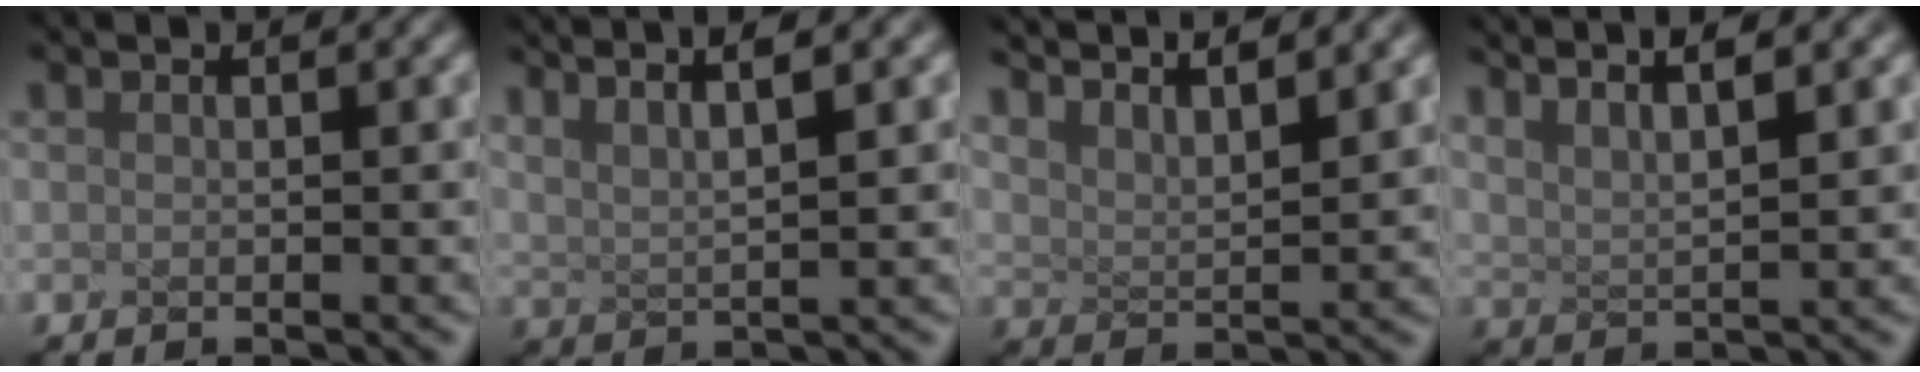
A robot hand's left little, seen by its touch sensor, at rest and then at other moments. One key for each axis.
{"total": 3.9, "fx": 2.5, "fy": 0.1, "fz": 3.0, "tx": -0.078, "ty": 0.017, "tz": 0.053}
{"total": 6.5, "fx": 5.7, "fy": 0.9, "fz": 3.0, "tx": -0.070, "ty": 0.014, "tz": 0.094}
{"total": 4.3, "fx": 3.3, "fy": 0.2, "fz": 2.7, "tx": -0.068, "ty": 0.020, "tz": 0.063}